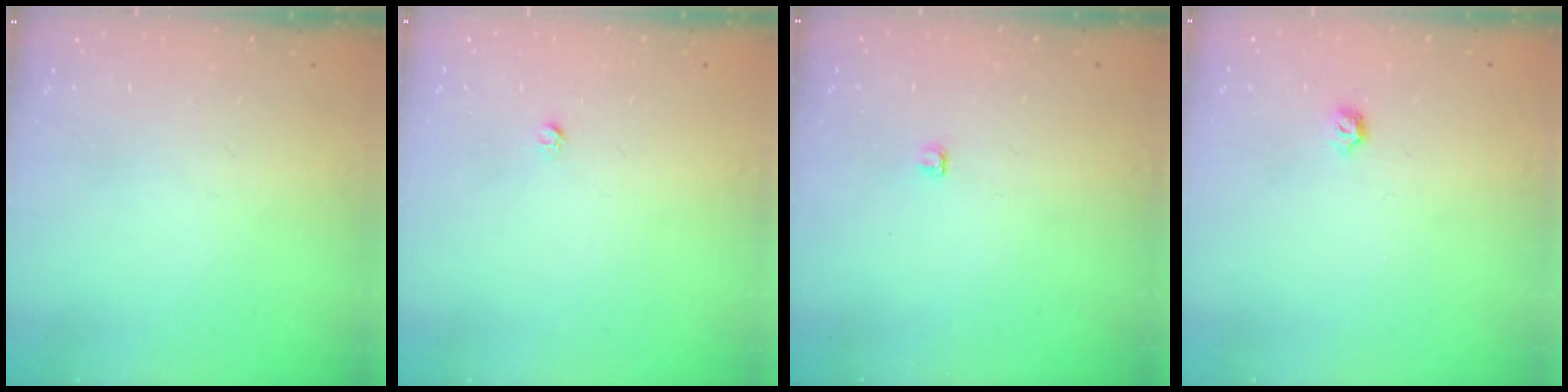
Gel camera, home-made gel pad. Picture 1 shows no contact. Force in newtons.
{"total": 1.6, "press": 1.5, "slide": 0.1}
{"total": 2.8, "press": 2.7, "slide": 0.3}
{"total": 4.0, "press": 3.9, "slide": 0.7}